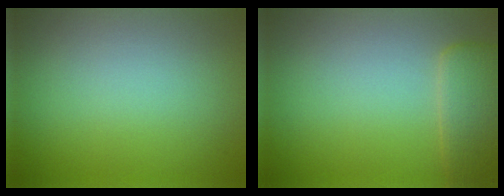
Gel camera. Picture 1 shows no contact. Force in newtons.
{"total": 2.9, "press": 2.8, "slide": 0.2}